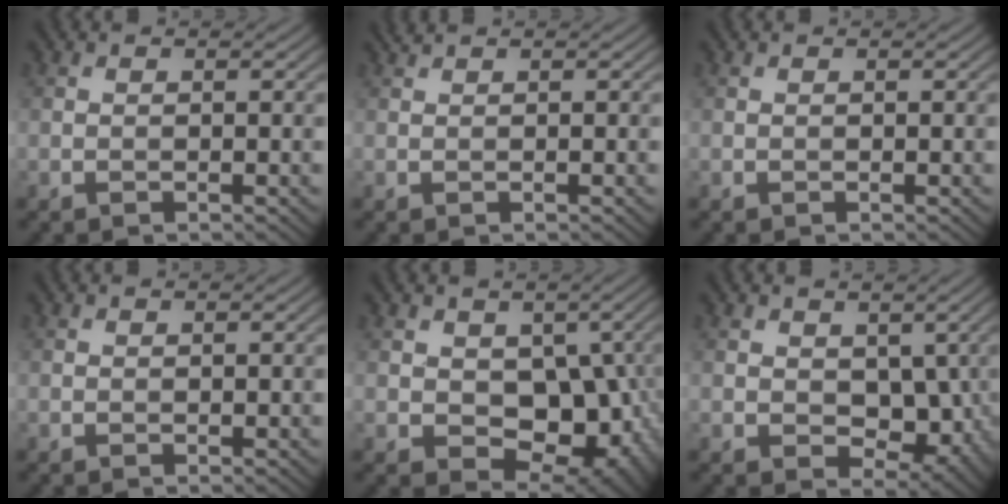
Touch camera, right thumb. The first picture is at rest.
{"total": 0.8, "force": [0.7, 0.0, 0.4], "torque": [-0.014, 0.006, 0.013]}
{"total": 0.0}
{"total": 0.0}
{"total": 11.0, "force": [0.0, 7.7, 7.9], "torque": [-0.118, -0.030, 0.014]}
{"total": 6.2, "force": [0.7, 4.3, 4.3], "torque": [-0.083, -0.018, 0.015]}